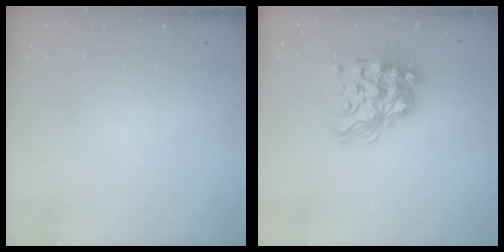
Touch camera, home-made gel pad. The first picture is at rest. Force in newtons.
{"total": 18.4, "press": 18.4, "slide": 1.5}